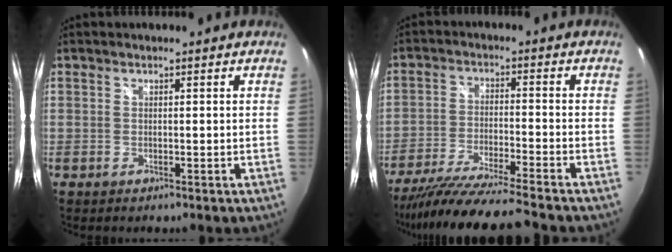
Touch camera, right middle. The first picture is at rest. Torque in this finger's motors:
{"motor_torque": [1.14, -1.00, 0.23, 0.08]}